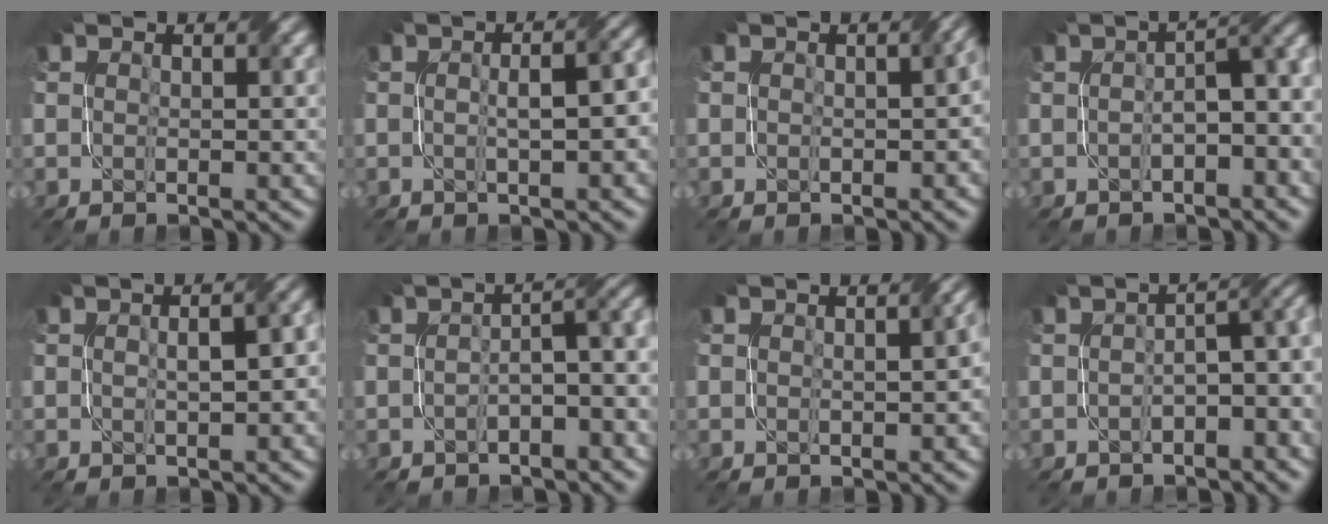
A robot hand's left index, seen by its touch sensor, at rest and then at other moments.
{"total": 4.3, "force": [-0.3, 1.3, 4.1], "torque": [-0.045, 0.012, -0.002]}
{"total": 2.0, "force": [0.1, 1.1, 1.8], "torque": [-0.016, 0.003, 0.001]}
{"total": 4.8, "force": [-0.8, 1.8, 4.4], "torque": [-0.057, 0.011, -0.013]}
{"total": 4.2, "force": [0.1, 1.6, 3.9], "torque": [-0.046, 0.011, 0.007]}
{"total": 4.5, "force": [-1.3, 1.7, 4.0], "torque": [-0.053, 0.010, -0.025]}
{"total": 1.7, "force": [0.0, 0.5, 1.7], "torque": [-0.024, 0.004, 0.003]}
{"total": 5.2, "force": [-1.4, 2.3, 4.5], "torque": [-0.054, 0.008, -0.022]}